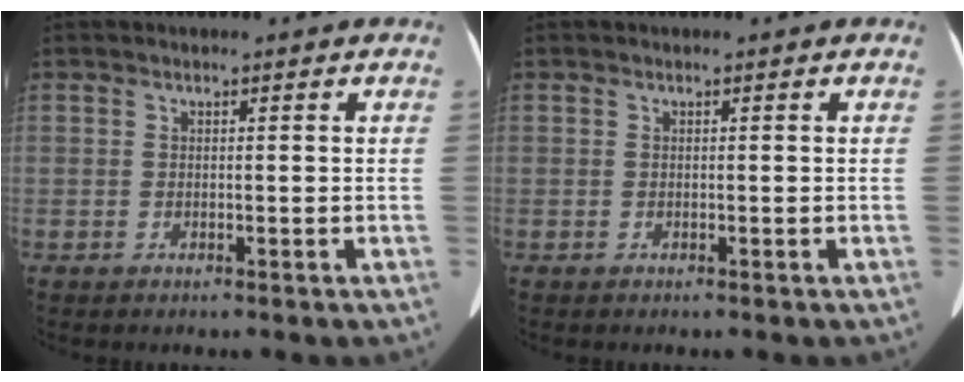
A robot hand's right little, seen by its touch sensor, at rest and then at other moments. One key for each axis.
{"total": 0.0}